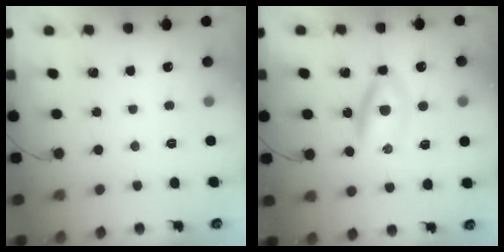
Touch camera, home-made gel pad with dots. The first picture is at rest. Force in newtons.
{"total": 4.6, "press": 4.5, "slide": 0.9}